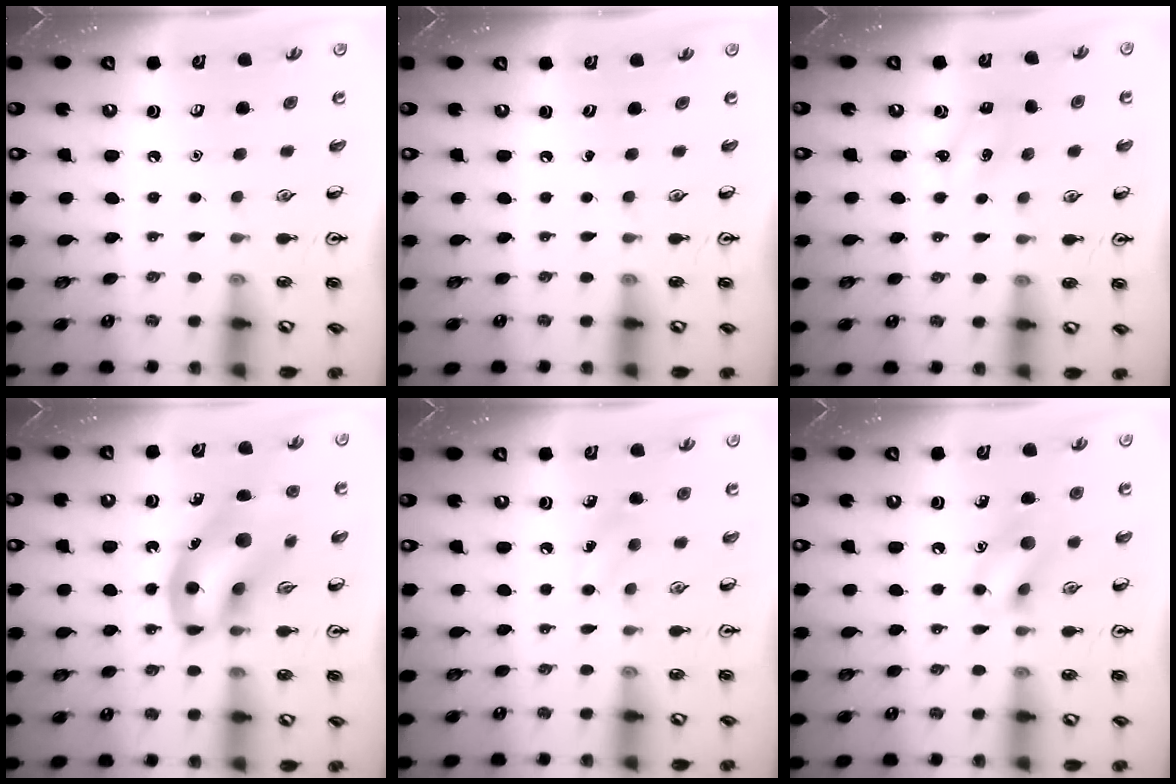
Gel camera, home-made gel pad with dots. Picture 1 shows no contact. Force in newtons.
{"total": 0.0}
{"total": 2.2, "press": 2.1, "slide": 0.8}
{"total": 14.0, "press": 13.7, "slide": 2.9}
{"total": 4.9, "press": 4.6, "slide": 1.6}
{"total": 10.5, "press": 10.4, "slide": 0.9}